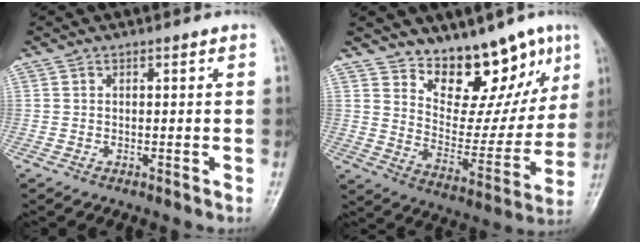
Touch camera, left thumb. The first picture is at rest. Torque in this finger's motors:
{"motor_torque": [0.51, 0.46, -0.15, -0.48, 0.07]}